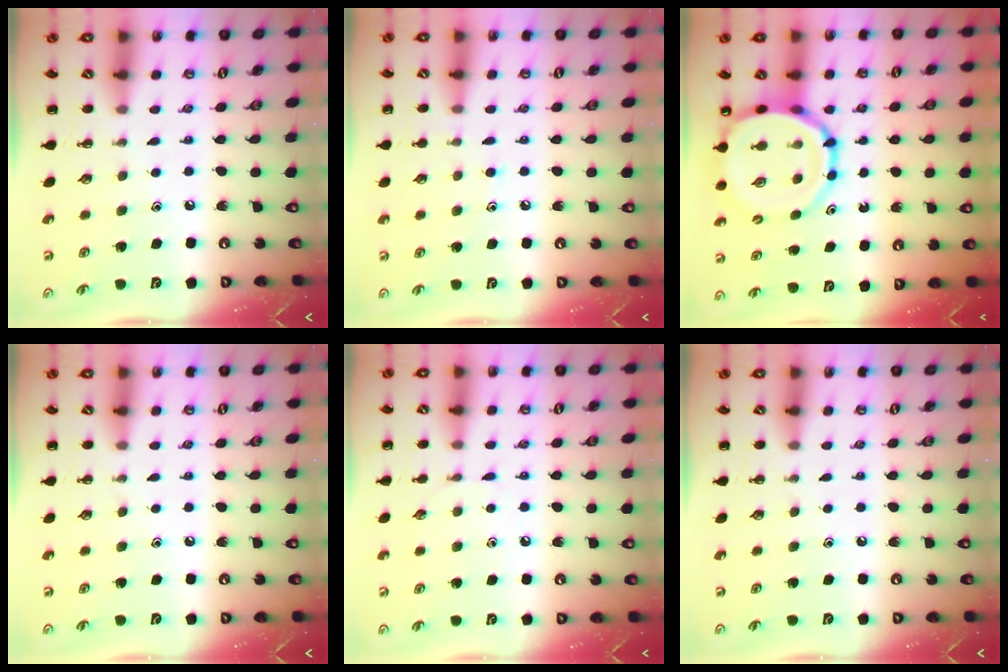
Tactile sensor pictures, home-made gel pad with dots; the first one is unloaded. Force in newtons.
{"total": 6.5, "press": 6.1, "slide": 2.3}
{"total": 11.8, "press": 11.4, "slide": 3.0}
{"total": 0.0}
{"total": 4.4, "press": 4.1, "slide": 1.6}
{"total": 0.0}